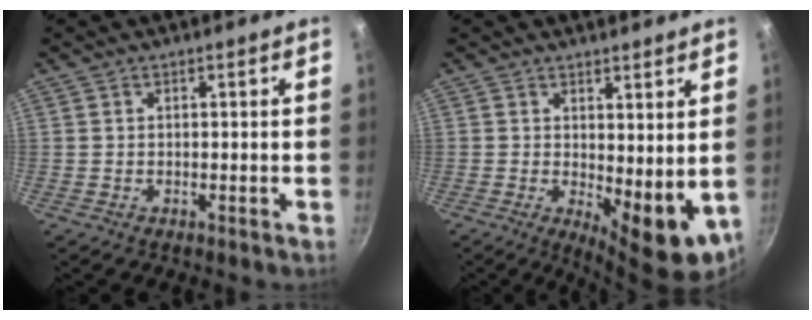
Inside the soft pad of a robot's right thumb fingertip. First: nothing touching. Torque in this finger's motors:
{"motor_torque": [-0.08, 0.65, -0.12, 0.05, 0.05]}